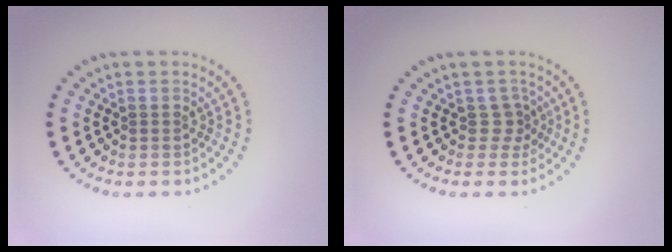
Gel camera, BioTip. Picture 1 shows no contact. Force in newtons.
{"total": 1.6, "press": 1.1, "slide": 1.2}